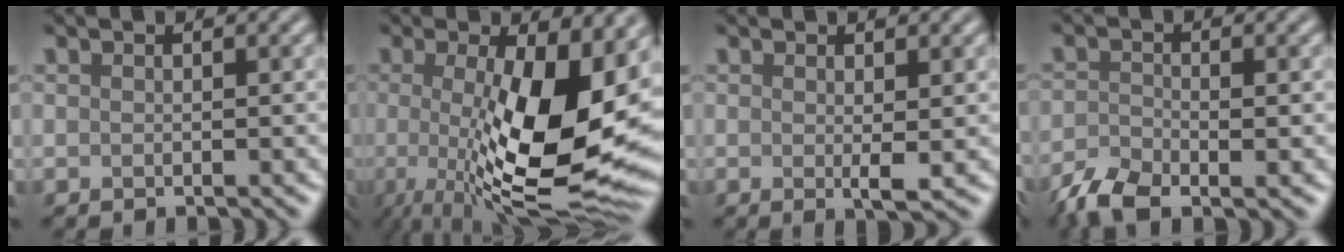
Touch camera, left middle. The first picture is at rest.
{"total": 13.2, "force": [-0.4, 4.2, 12.5], "torque": [-0.180, -0.024, -0.008]}
{"total": 1.7, "force": [0.1, 0.2, 1.7], "torque": [-0.026, -0.009, 0.003]}
{"total": 3.8, "force": [-2.8, 1.4, 2.2], "torque": [-0.050, -0.014, -0.057]}